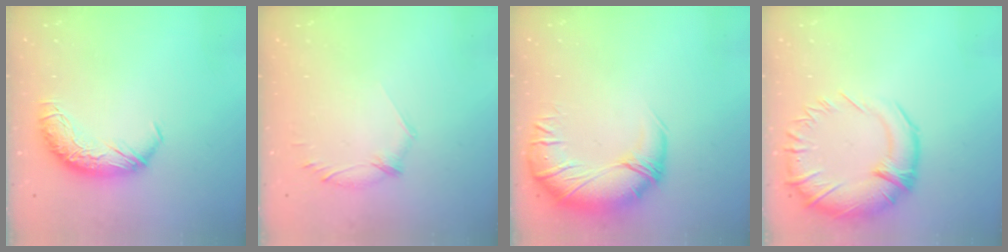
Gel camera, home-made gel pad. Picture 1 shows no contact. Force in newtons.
{"total": 6.6, "press": 6.5, "slide": 1.1}
{"total": 3.2, "press": 0.8, "slide": 3.2}
{"total": 6.1, "press": 4.8, "slide": 3.7}